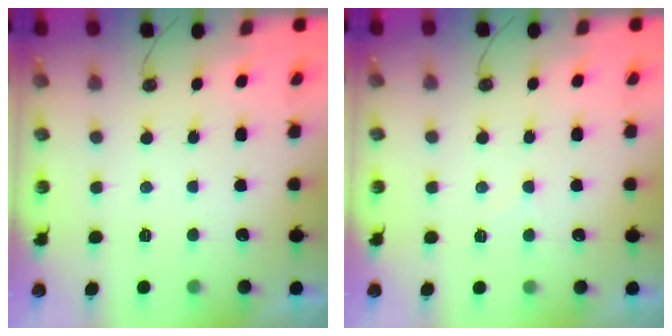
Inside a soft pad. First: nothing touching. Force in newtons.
{"total": 3.6, "press": 3.6, "slide": 0.5}